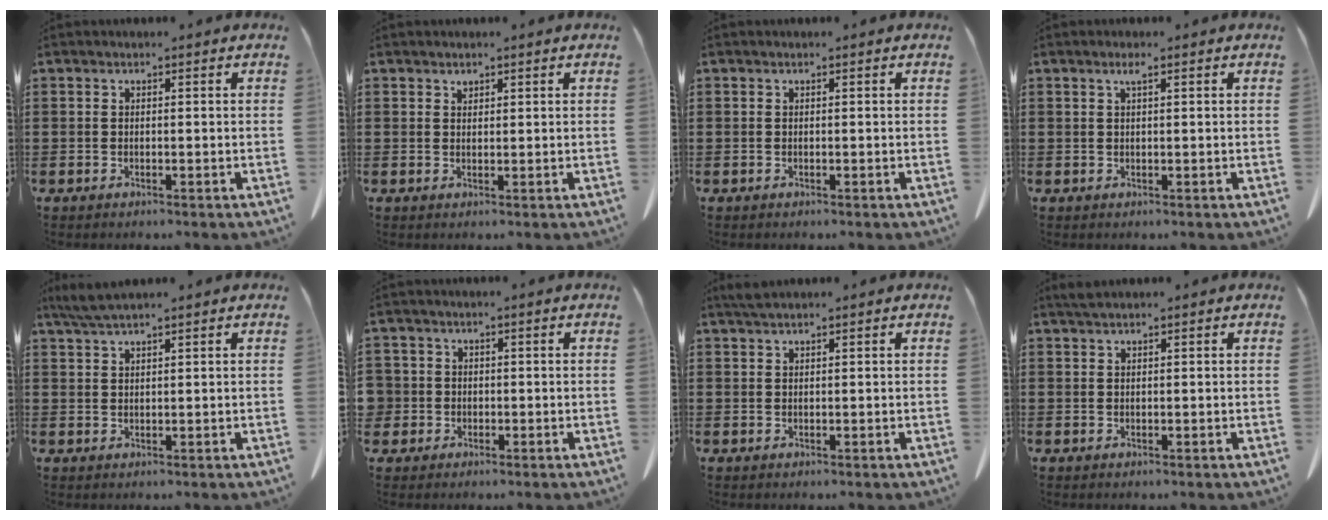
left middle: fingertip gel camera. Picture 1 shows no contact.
{"total": 0.9, "force": [0.8, 0.4, 0.1], "torque": [-0.005, -0.001, 0.017]}
{"total": 0.0}
{"total": 1.4, "force": [0.6, 0.2, 1.2], "torque": [-0.025, 0.001, 0.011]}
{"total": 2.9, "force": [2.3, 0.2, 1.8], "torque": [-0.040, 0.000, 0.044]}
{"total": 2.4, "force": [-0.5, 2.3, 0.3], "torque": [-0.026, 0.004, -0.018]}
{"total": 1.5, "force": [1.2, 0.1, 0.9], "torque": [-0.021, -0.001, 0.023]}
{"total": 1.1, "force": [0.9, 0.0, 0.6], "torque": [-0.015, -0.002, 0.019]}